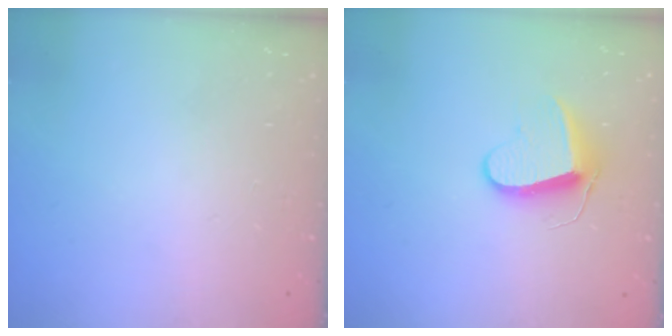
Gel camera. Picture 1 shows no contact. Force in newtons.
{"total": 9.4, "press": 9.4, "slide": 0.7}